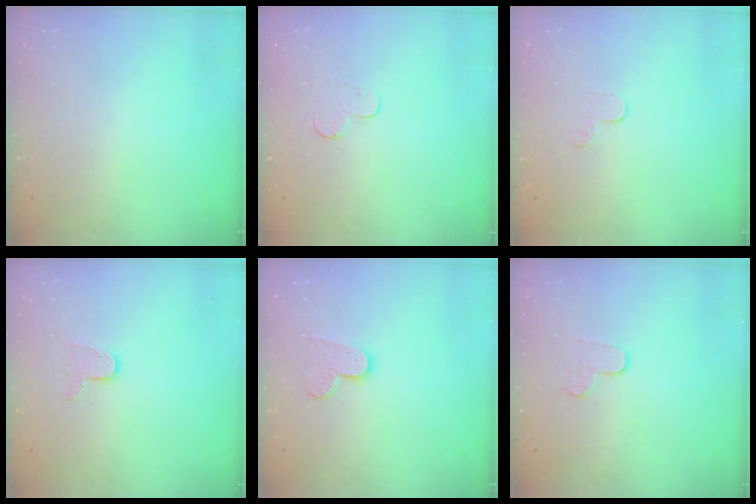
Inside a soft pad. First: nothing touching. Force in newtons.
{"total": 4.9, "press": 4.8, "slide": 0.5}
{"total": 3.0, "press": 3.0, "slide": 0.3}
{"total": 7.2, "press": 7.2, "slide": 0.6}
{"total": 8.5, "press": 8.5, "slide": 0.5}
{"total": 6.2, "press": 6.2, "slide": 0.6}